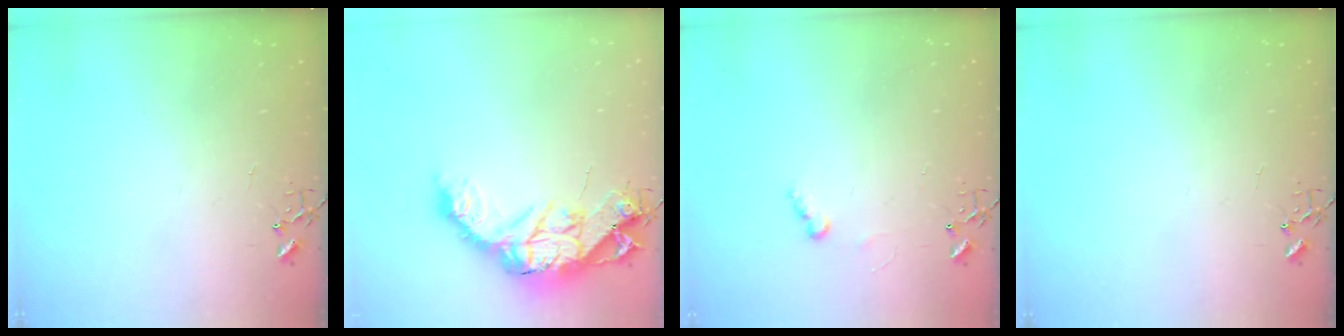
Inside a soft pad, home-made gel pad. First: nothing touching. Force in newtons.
{"total": 16.2, "press": 16.2, "slide": 1.5}
{"total": 5.0, "press": 5.0, "slide": 0.5}
{"total": 0.0}